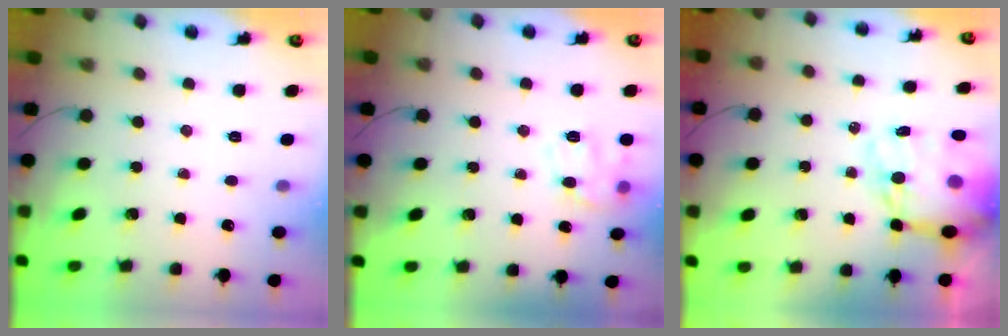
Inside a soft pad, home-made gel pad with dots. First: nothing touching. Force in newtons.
{"total": 10.8, "press": 10.8, "slide": 0.4}
{"total": 17.5, "press": 17.0, "slide": 4.2}